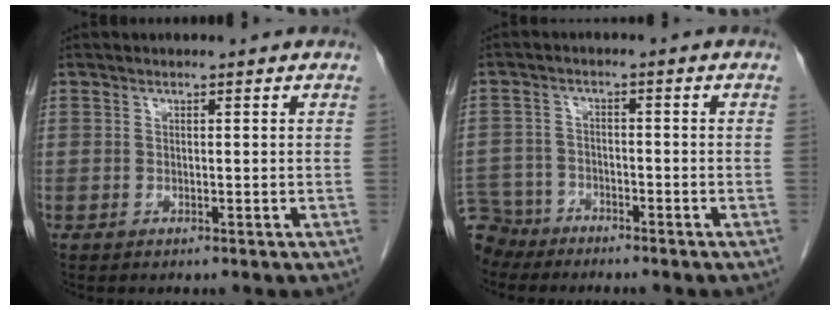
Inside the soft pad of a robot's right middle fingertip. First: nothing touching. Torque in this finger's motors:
{"motor_torque": [0.77, -1.04, -0.04, -0.10]}